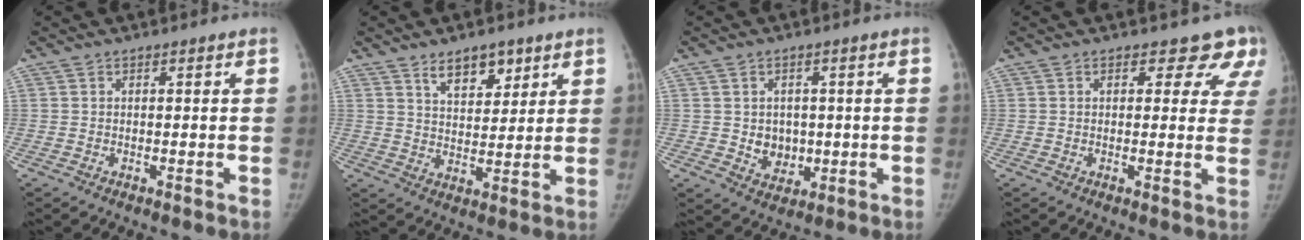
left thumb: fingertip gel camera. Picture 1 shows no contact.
{"total": 7.6, "force": [4.8, 4.0, 4.3], "torque": [-0.032, -0.033, 0.083]}
{"total": 5.4, "force": [-0.1, 4.7, 2.7], "torque": [-0.008, -0.002, 0.010]}
{"total": 7.3, "force": [6.0, 3.9, 1.3], "torque": [0.043, -0.022, 0.042]}